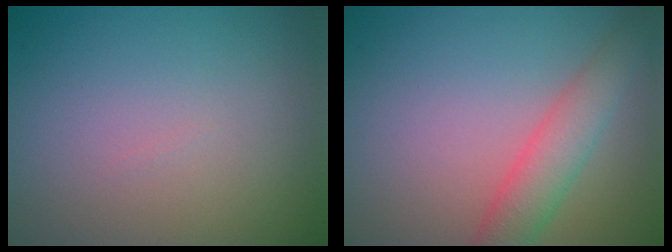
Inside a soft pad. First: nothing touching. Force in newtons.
{"total": 3.7, "press": 3.7, "slide": 0.2}